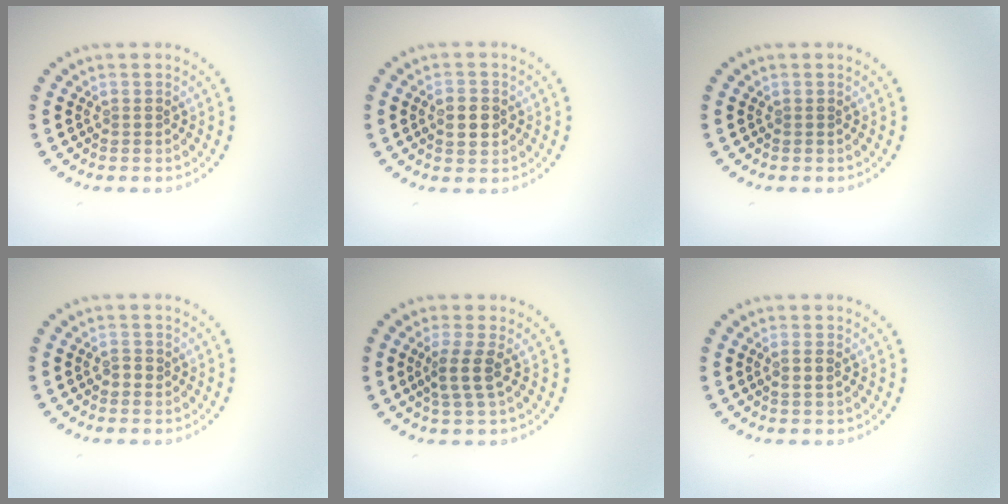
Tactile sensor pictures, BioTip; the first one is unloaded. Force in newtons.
{"total": 2.8, "press": 2.8, "slide": 0.0}
{"total": 0.0}
{"total": 1.1, "press": 1.0, "slide": 0.2}
{"total": 2.5, "press": 2.0, "slide": 1.4}
{"total": 1.2, "press": 1.1, "slide": 0.5}